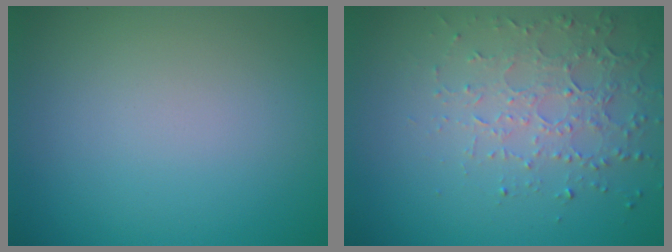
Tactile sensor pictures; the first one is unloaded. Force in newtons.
{"total": 3.5, "press": 3.0, "slide": 1.7}